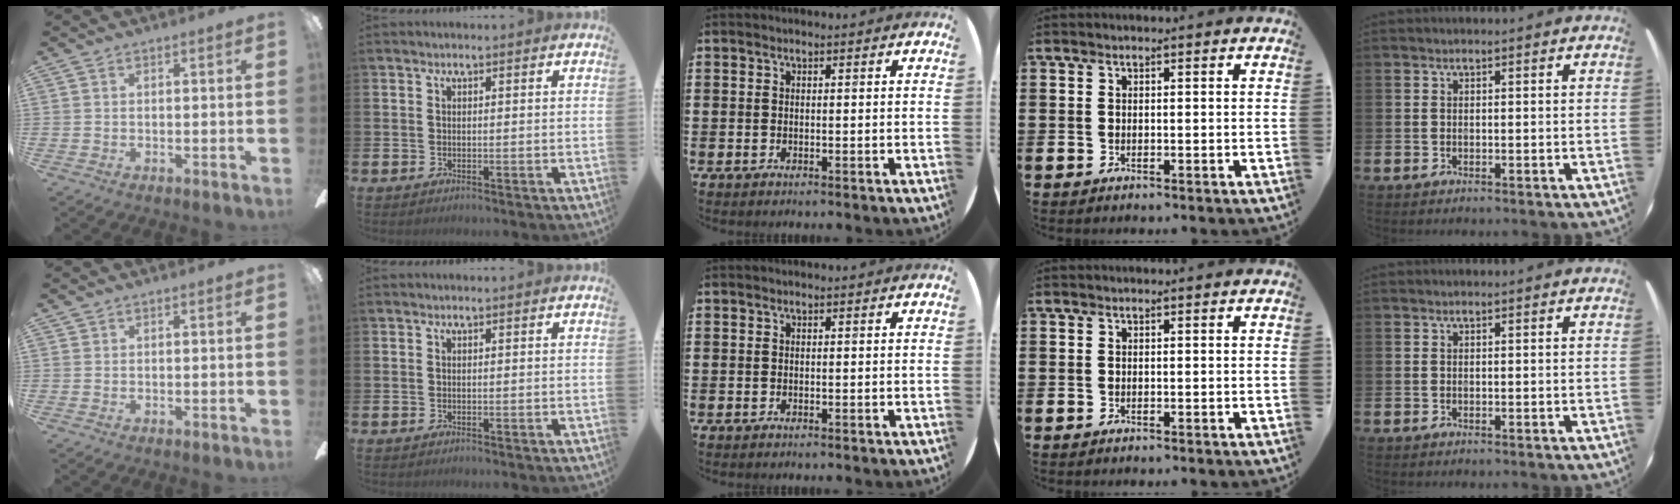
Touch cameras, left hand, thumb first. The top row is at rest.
{}